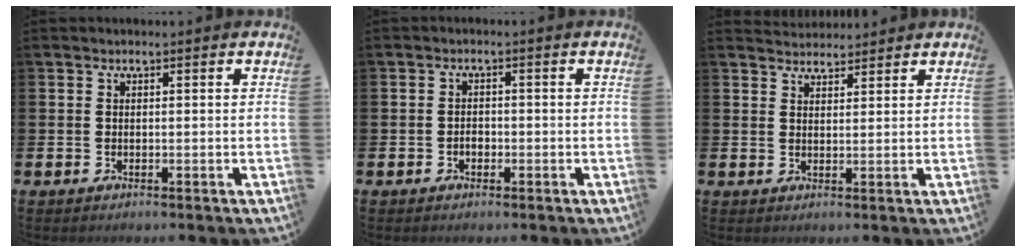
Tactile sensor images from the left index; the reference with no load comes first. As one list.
[{"total": 1.6, "force": [-0.7, 1.4, 0.6], "torque": [-0.005, 0.001, -0.019]}, {"total": 3.0, "force": [2.9, 0.8, -0.1], "torque": [0.005, -0.014, 0.052]}]